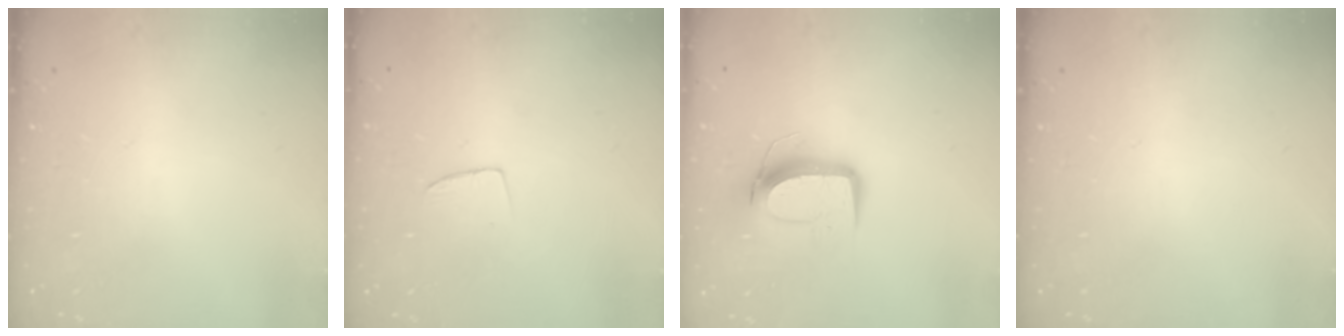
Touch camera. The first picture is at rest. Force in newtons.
{"total": 3.1, "press": 3.1, "slide": 0.2}
{"total": 10.6, "press": 10.6, "slide": 0.9}
{"total": 0.0}